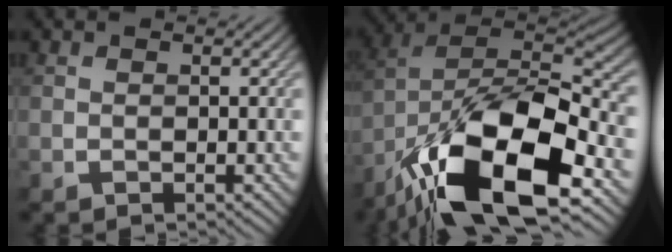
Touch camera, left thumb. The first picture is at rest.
{"total": 18.7, "force": [-9.8, 8.5, 13.5], "torque": [-0.247, -0.021, -0.177]}